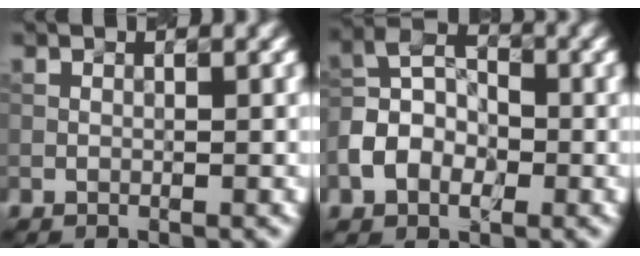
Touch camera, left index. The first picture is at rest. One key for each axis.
{"total": 4.8, "fx": -1.8, "fy": 3.4, "fz": 2.9, "tx": -0.059, "ty": 0.009, "tz": -0.040}